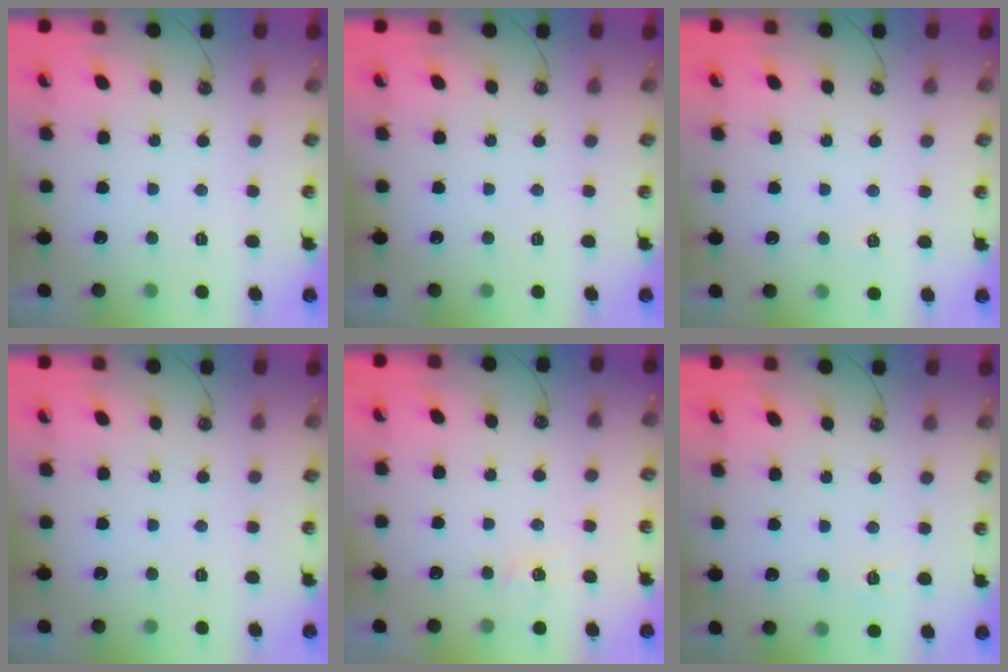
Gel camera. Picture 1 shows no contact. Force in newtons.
{"total": 0.0}
{"total": 3.4, "press": 3.4, "slide": 0.4}
{"total": 0.0}
{"total": 5.0, "press": 4.9, "slide": 0.8}
{"total": 6.4, "press": 6.3, "slide": 0.8}